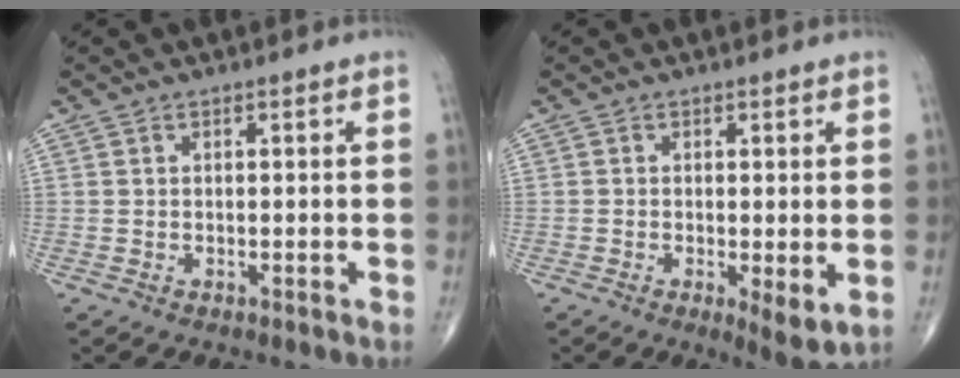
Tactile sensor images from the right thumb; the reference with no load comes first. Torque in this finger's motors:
{"motor_torque": [0.38, 0.76, -0.06, -0.09, 0.11]}